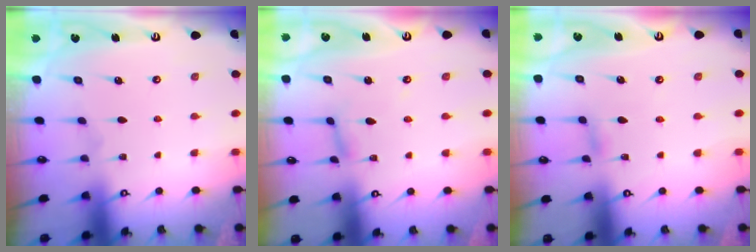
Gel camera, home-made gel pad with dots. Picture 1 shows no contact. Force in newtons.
{"total": 3.1, "press": 3.1, "slide": 0.2}
{"total": 3.7, "press": 3.6, "slide": 0.5}